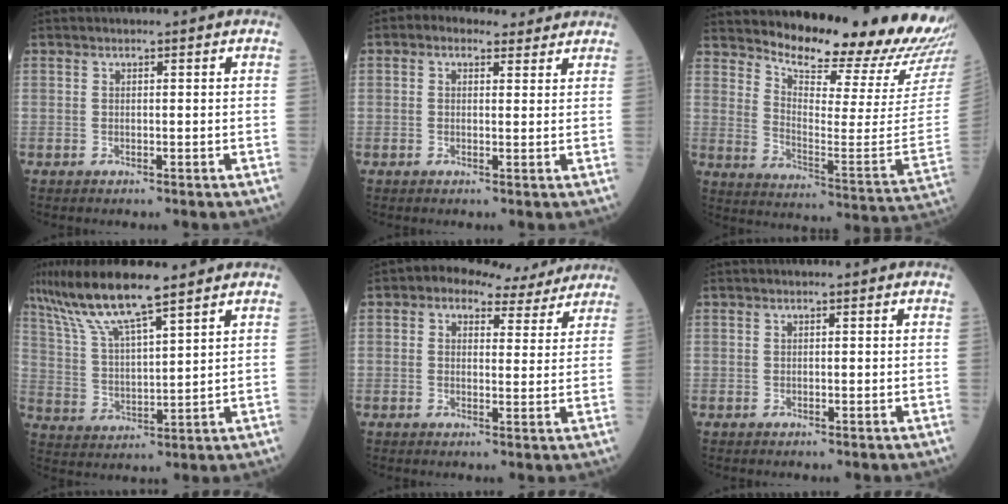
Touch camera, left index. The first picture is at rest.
{"total": 4.1, "force": [2.7, 2.6, 1.6], "torque": [-0.027, 0.024, 0.041]}
{"total": 20.9, "force": [19.9, 0.4, 6.3], "torque": [-0.113, -0.130, 0.261]}
{"total": 11.3, "force": [8.8, 0.7, 7.2], "torque": [-0.150, 0.011, 0.169]}
{"total": 7.3, "force": [5.6, 3.8, 2.7], "torque": [-0.034, 0.022, 0.064]}
{"total": 0.0}